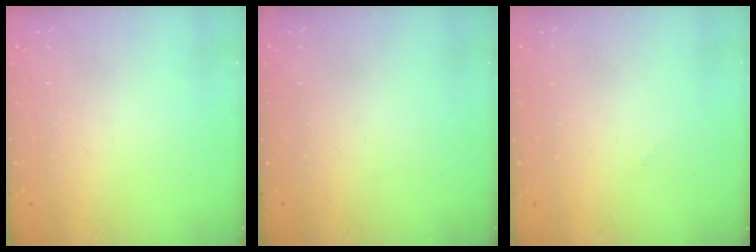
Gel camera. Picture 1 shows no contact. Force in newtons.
{"total": 0.0}
{"total": 0.0}